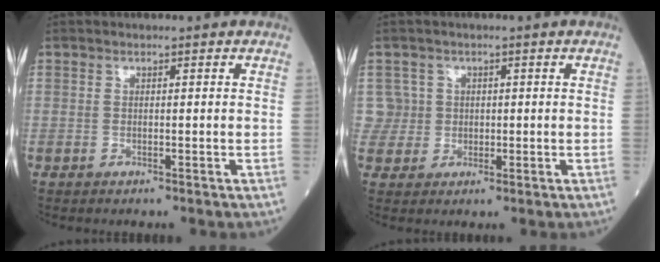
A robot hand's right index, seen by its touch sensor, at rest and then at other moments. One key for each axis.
{"total": 3.8, "fx": 0.9, "fy": 3.6, "fz": -0.7, "tx": 0.034, "ty": 0.009, "tz": 0.015}